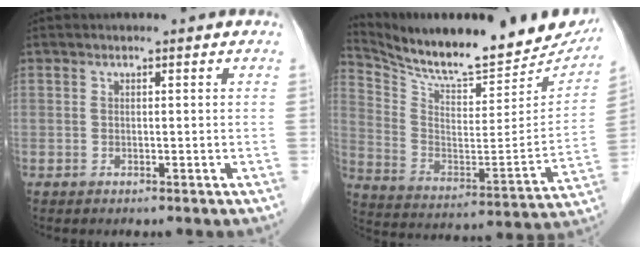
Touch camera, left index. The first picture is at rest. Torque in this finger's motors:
{"motor_torque": [-0.13, -0.22, 0.08, 0.03]}